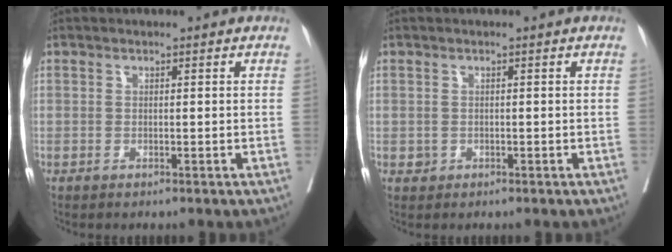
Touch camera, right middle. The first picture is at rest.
{"total": 0.7, "force": [-0.2, 0.7, 0.1], "torque": [0.001, 0.003, -0.002]}